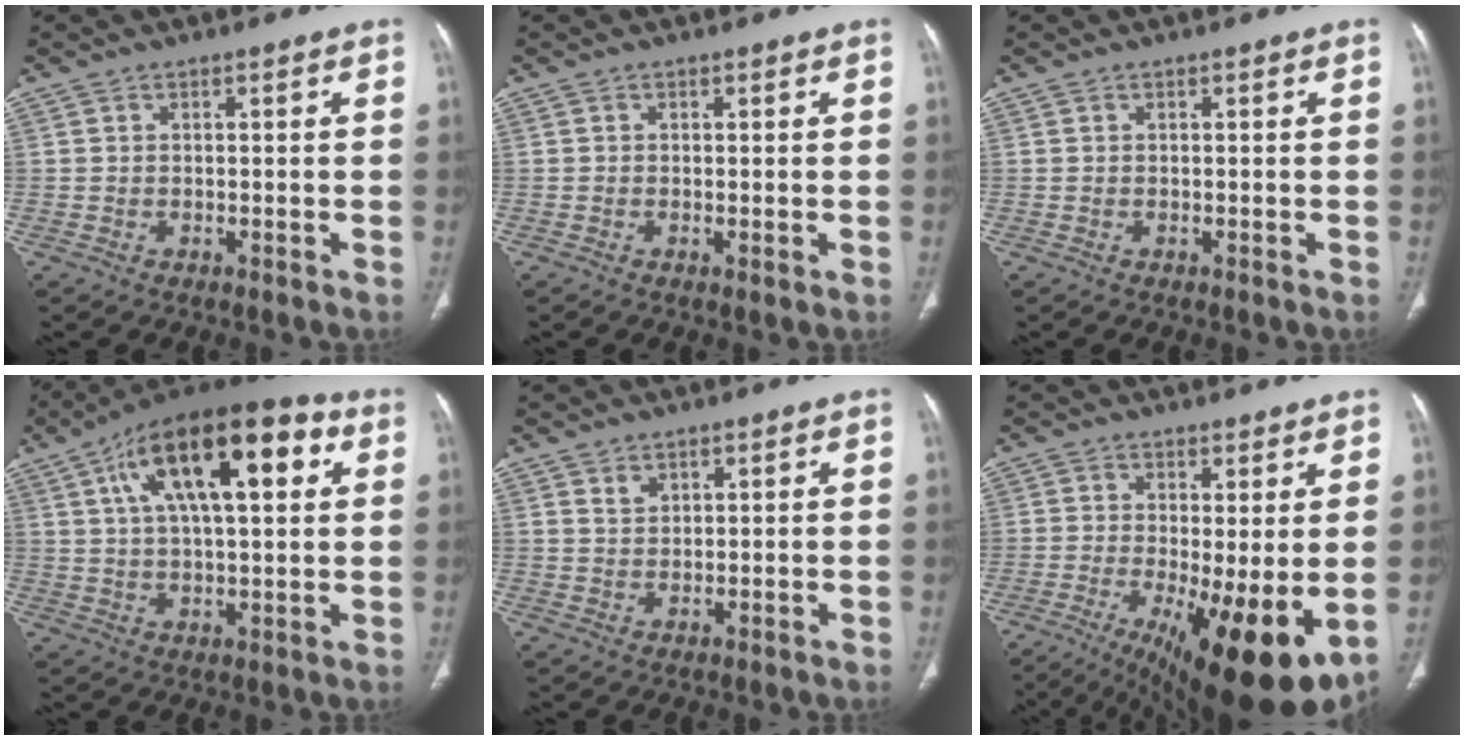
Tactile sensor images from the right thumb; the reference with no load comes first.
{"total": 0.6, "force": [-0.1, 0.1, 0.5], "torque": [-0.015, -0.003, -0.002]}
{"total": 0.0}
{"total": 22.2, "force": [7.8, 9.1, 18.7], "torque": [-0.291, 0.014, 0.121]}
{"total": 2.1, "force": [1.4, 1.4, 0.9], "torque": [-0.008, -0.010, 0.028]}
{"total": 16.3, "force": [-4.0, 5.0, 15.0], "torque": [-0.205, -0.026, -0.042]}